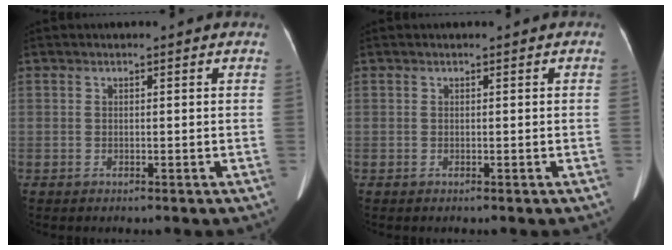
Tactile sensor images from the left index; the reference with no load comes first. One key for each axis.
{"total": 0.0}